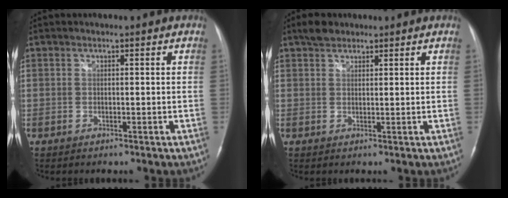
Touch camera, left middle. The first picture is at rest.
{"total": 2.6, "force": [2.1, 1.4, 0.8], "torque": [-0.018, 0.011, 0.035]}